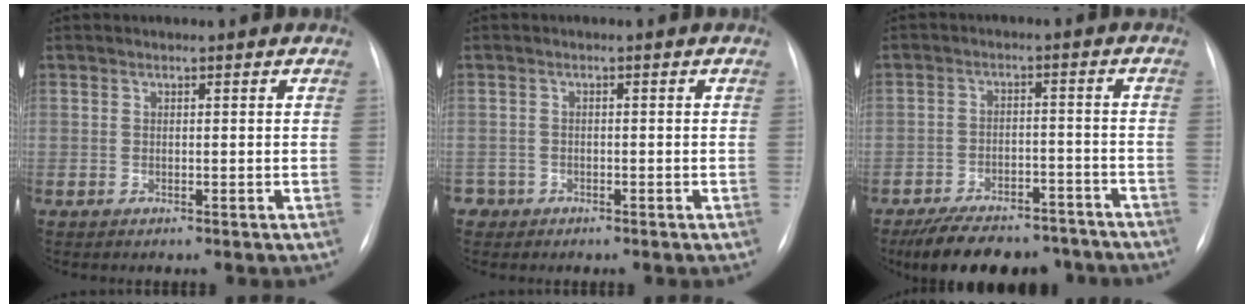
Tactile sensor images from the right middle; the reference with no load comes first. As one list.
[{"total": 1.8, "force": [-1.2, 1.4, -0.3], "torque": [0.002, 0.007, -0.023]}, {"total": 14.7, "force": [-12.2, 6.1, 5.4], "torque": [-0.084, 0.012, -0.168]}]